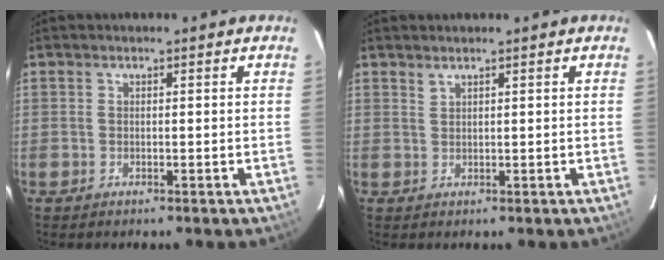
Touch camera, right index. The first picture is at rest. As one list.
[{"total": 0.9, "force": [0.8, -0.1, 0.2], "torque": [-0.002, 0.000, 0.017]}]